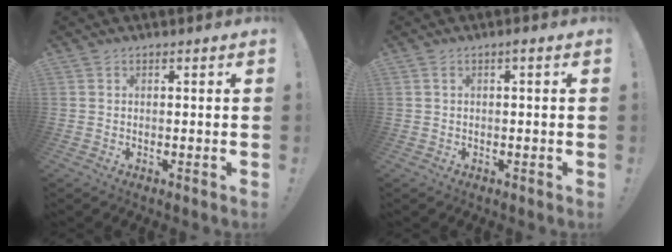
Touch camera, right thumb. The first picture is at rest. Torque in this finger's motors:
{"motor_torque": [-0.02, -0.02, 0.20, 0.18, 0.00]}